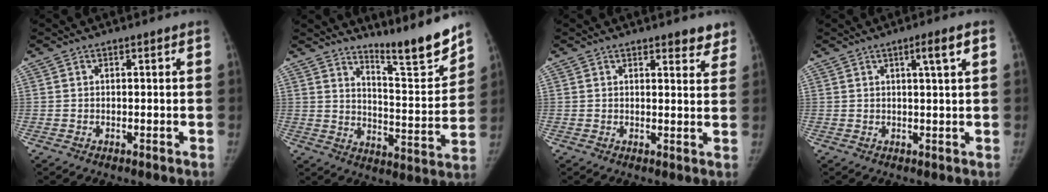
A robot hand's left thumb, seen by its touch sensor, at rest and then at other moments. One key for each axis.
{"total": 12.6, "fx": 11.2, "fy": 0.7, "fz": 5.7, "tx": -0.063, "ty": -0.098, "tz": 0.177}
{"total": 4.3, "fx": 3.5, "fy": 1.6, "fz": 1.9, "tx": 0.007, "ty": -0.017, "tz": 0.038}
{"total": 3.7, "fx": 1.6, "fy": -0.1, "fz": 3.3, "tx": -0.054, "ty": -0.003, "tz": 0.026}